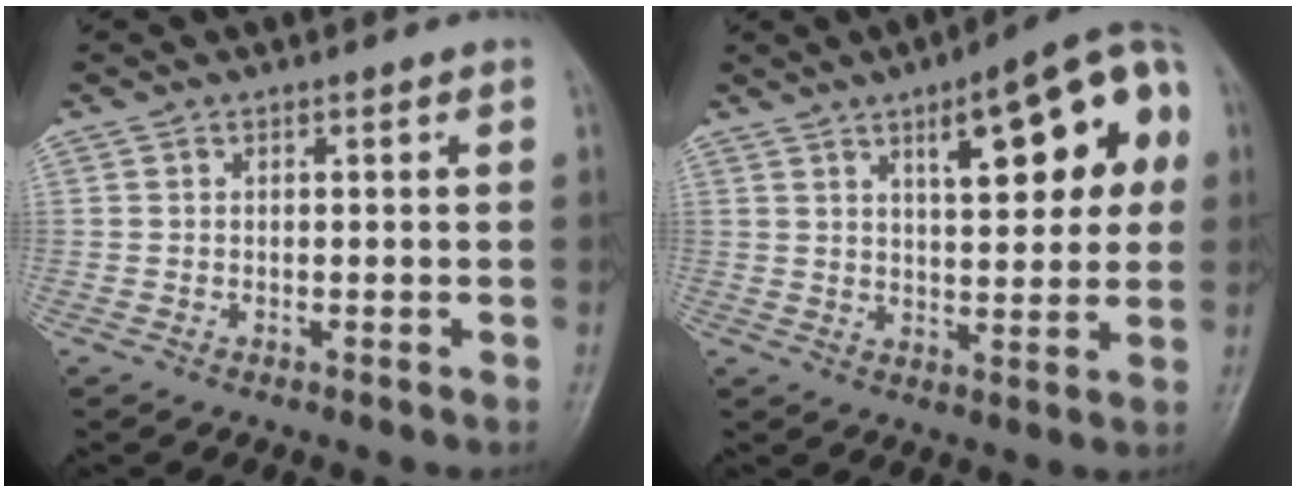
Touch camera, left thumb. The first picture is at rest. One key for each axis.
{"total": 17.2, "fx": 5.7, "fy": 6.1, "fz": 15.0, "tx": -0.165, "ty": 0.007, "tz": 0.070}